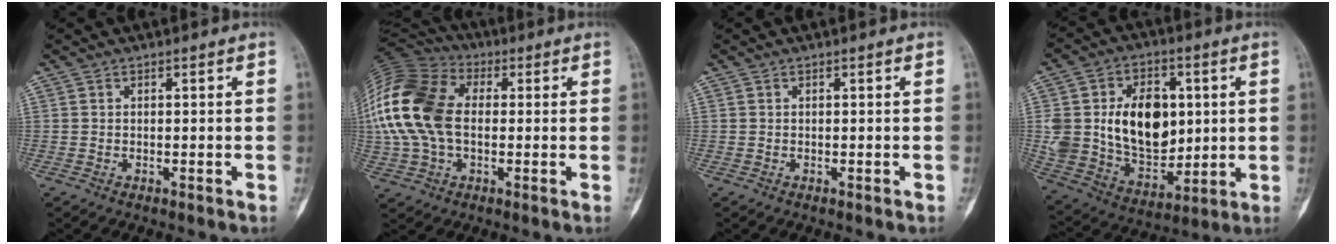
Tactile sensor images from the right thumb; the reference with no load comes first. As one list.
[{"total": 21.3, "force": [0.9, 14.0, 15.9], "torque": [-0.361, 0.018, 0.012]}, {"total": 0.0}, {"total": 20.7, "force": [2.9, 14.5, 14.5], "torque": [-0.218, -0.009, 0.070]}]